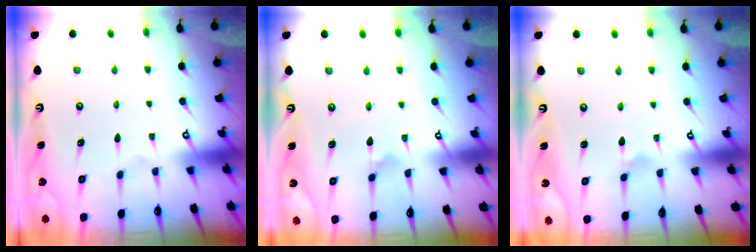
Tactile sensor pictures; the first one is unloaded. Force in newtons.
{"total": 3.0, "press": 3.0, "slide": 0.3}
{"total": 2.3, "press": 2.3, "slide": 0.0}